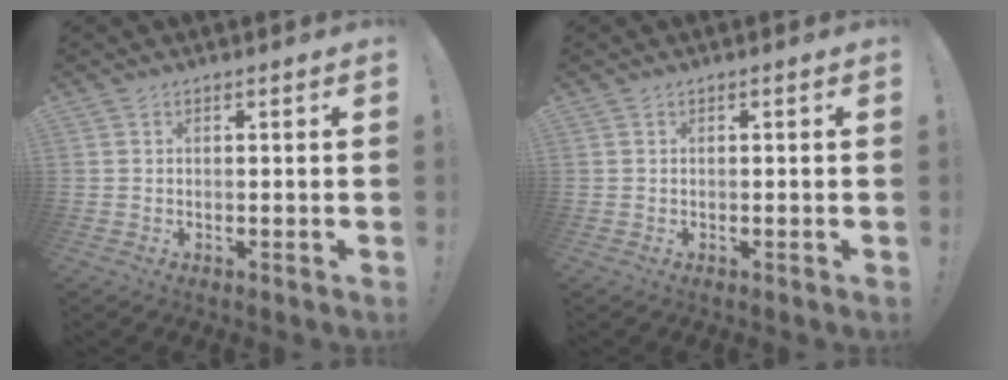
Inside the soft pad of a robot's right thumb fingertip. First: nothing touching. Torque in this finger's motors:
{"motor_torque": [0.00, 0.00, 0.00, 0.00, 0.00]}